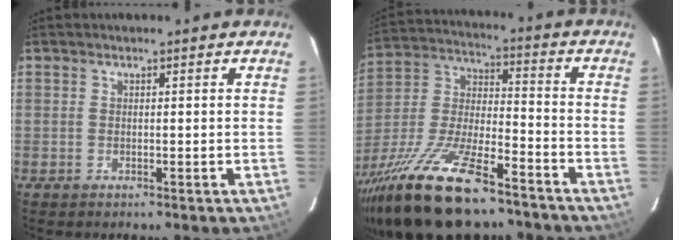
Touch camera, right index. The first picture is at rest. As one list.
[{"total": 24.4, "force": [-17.5, 7.3, 15.4], "torque": [-0.311, -0.033, -0.299]}]